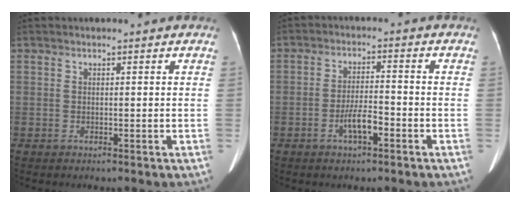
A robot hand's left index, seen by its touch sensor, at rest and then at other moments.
{"total": 4.3, "force": [-2.2, 1.0, 3.5], "torque": [-0.068, 0.005, -0.041]}